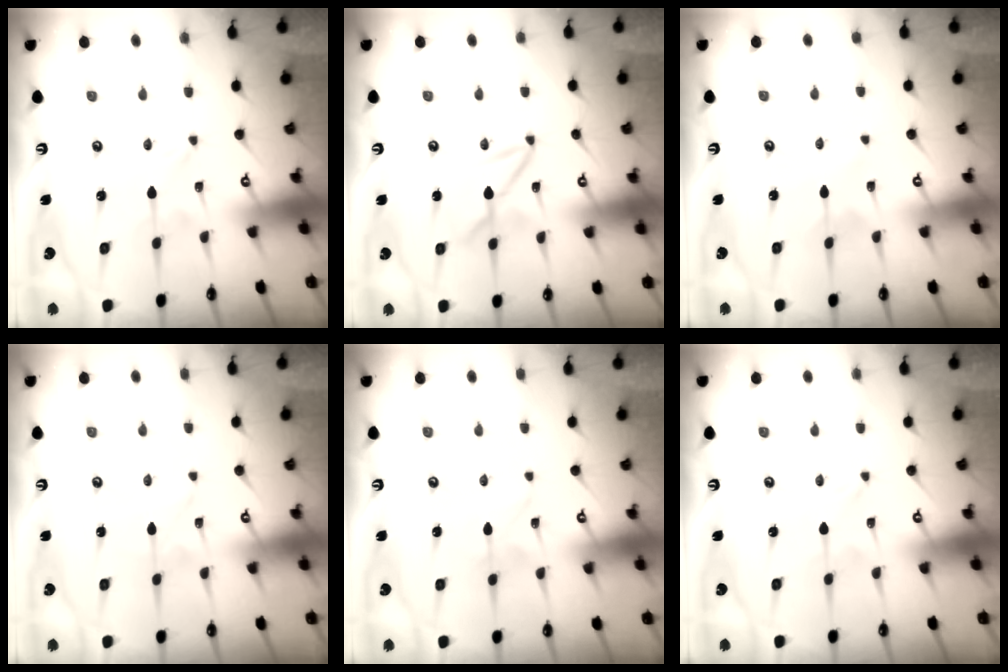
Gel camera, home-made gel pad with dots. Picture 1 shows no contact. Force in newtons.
{"total": 4.6, "press": 4.6, "slide": 0.3}
{"total": 2.7, "press": 2.7, "slide": 0.3}
{"total": 1.6, "press": 1.6, "slide": 0.2}
{"total": 1.6, "press": 1.6, "slide": 0.1}
{"total": 0.0}